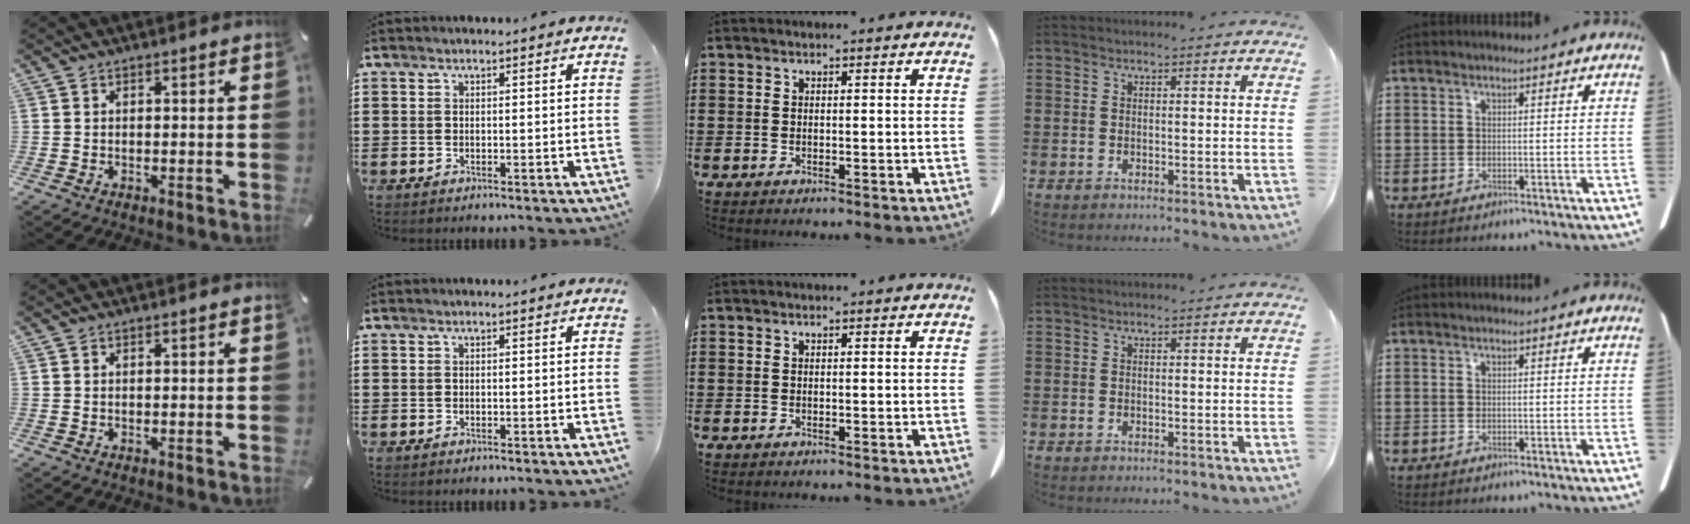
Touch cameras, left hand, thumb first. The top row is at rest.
{}